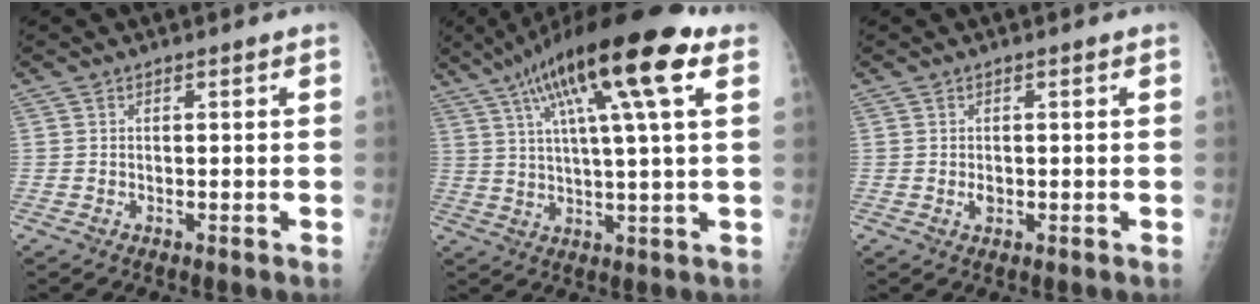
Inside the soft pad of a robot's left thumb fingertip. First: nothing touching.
{"total": 19.5, "force": [9.1, 3.3, 16.9], "torque": [-0.285, 0.011, 0.145]}
{"total": 1.4, "force": [-0.1, 0.9, 1.0], "torque": [-0.011, 0.000, 0.000]}